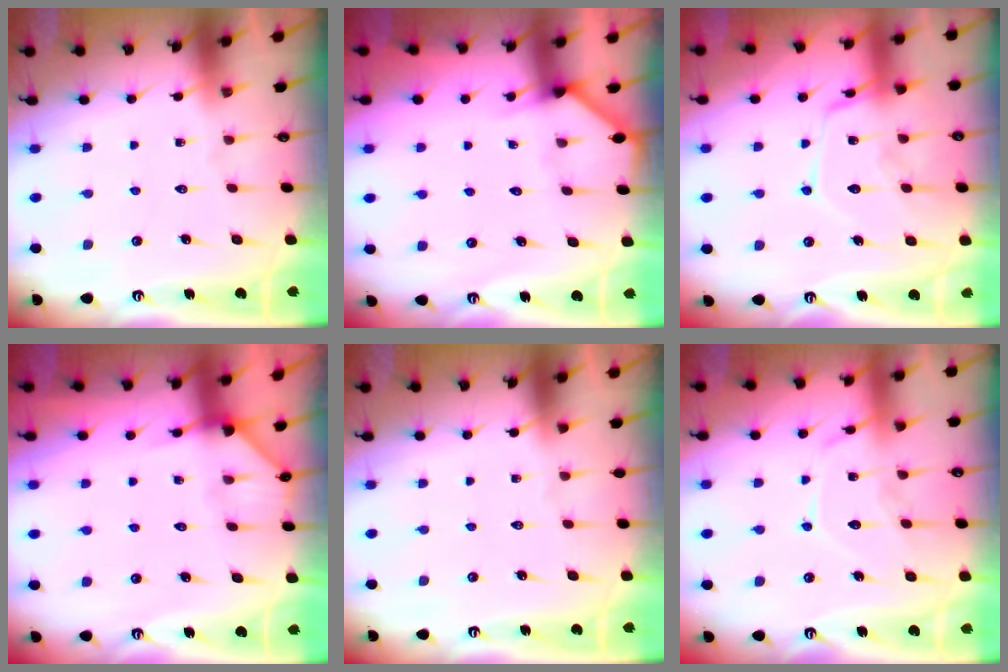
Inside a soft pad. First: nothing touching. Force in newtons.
{"total": 2.3, "press": 2.3, "slide": 0.1}
{"total": 14.8, "press": 14.8, "slide": 1.3}
{"total": 4.6, "press": 4.6, "slide": 0.2}
{"total": 0.0}
{"total": 12.0, "press": 12.0, "slide": 0.9}